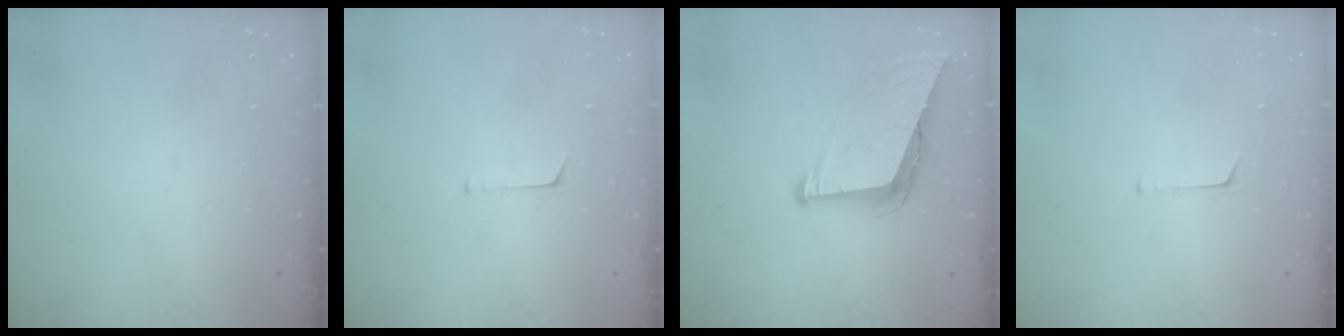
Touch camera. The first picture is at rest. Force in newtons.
{"total": 3.8, "press": 3.8, "slide": 0.3}
{"total": 7.8, "press": 7.8, "slide": 0.9}
{"total": 3.8, "press": 3.8, "slide": 0.3}